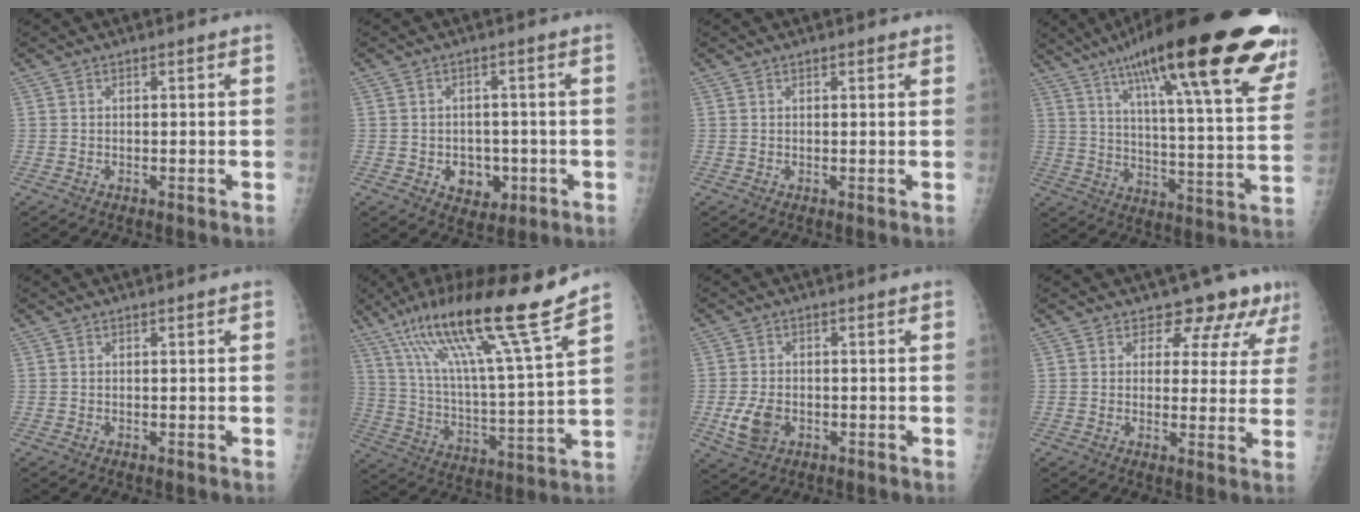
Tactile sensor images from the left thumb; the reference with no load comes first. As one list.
[{"total": 6.0, "force": [-1.5, 4.8, 3.3], "torque": [-0.017, 0.006, -0.012]}, {"total": 0.8, "force": [0.6, 0.3, 0.3], "torque": [-0.003, -0.003, 0.007]}, {"total": 34.0, "force": [20.2, 7.1, 26.4], "torque": [-0.318, -0.032, 0.293]}, {"total": 0.0}, {"total": 21.5, "force": [15.3, 0.2, 15.2], "torque": [-0.245, -0.065, 0.268]}, {"total": 5.7, "force": [-1.6, 4.0, 3.7], "torque": [-0.069, -0.002, -0.024]}, {"total": 8.2, "force": [6.7, 4.3, 1.9], "torque": [0.021, -0.034, 0.061]}]